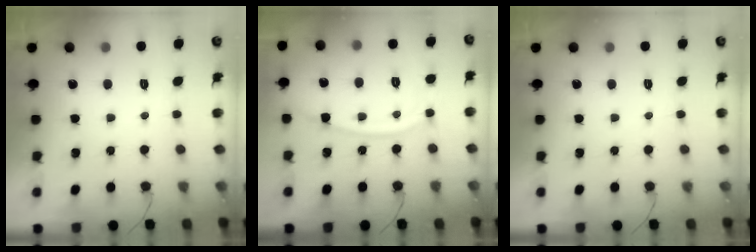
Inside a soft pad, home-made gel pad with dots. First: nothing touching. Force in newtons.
{"total": 11.3, "press": 11.2, "slide": 1.3}
{"total": 0.0}